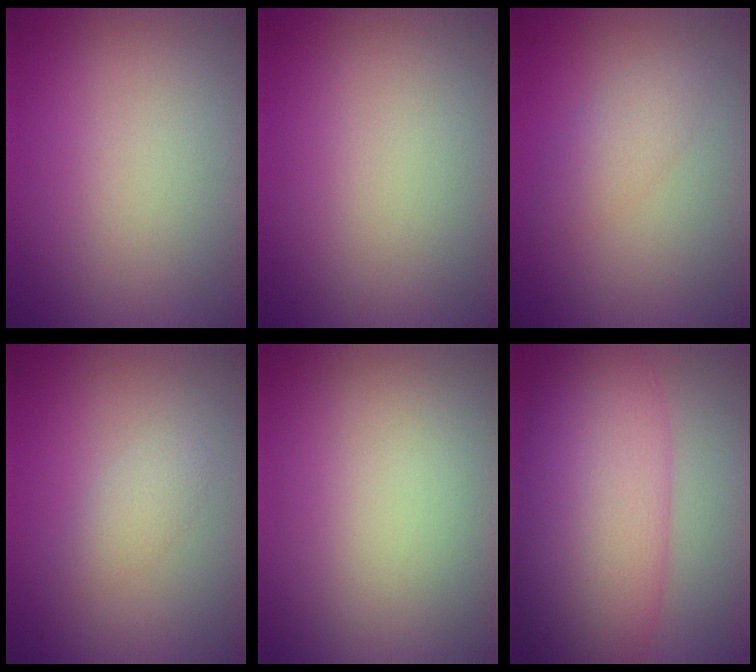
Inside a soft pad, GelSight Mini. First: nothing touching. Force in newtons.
{"total": 0.0}
{"total": 2.0, "press": 2.0, "slide": 0.1}
{"total": 1.6, "press": 1.6, "slide": 0.1}
{"total": 0.0}
{"total": 10.6, "press": 10.6, "slide": 0.2}